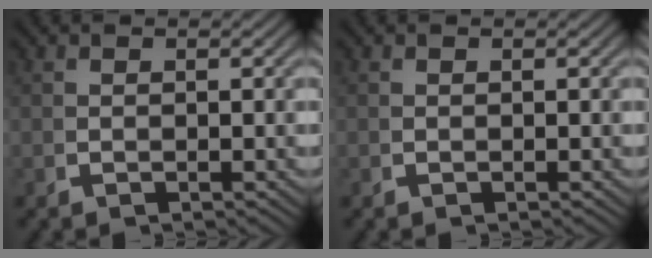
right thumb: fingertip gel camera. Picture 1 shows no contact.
{"total": 0.0}